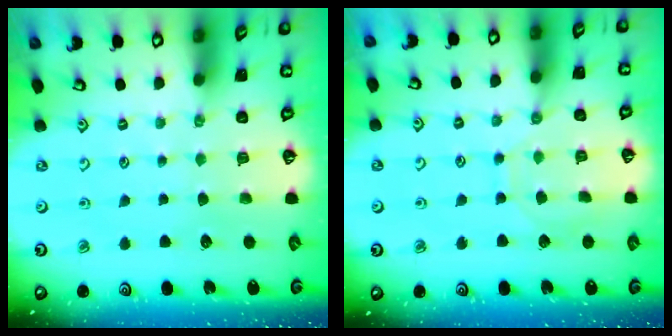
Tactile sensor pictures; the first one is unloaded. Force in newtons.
{"total": 7.7, "press": 7.6, "slide": 0.7}